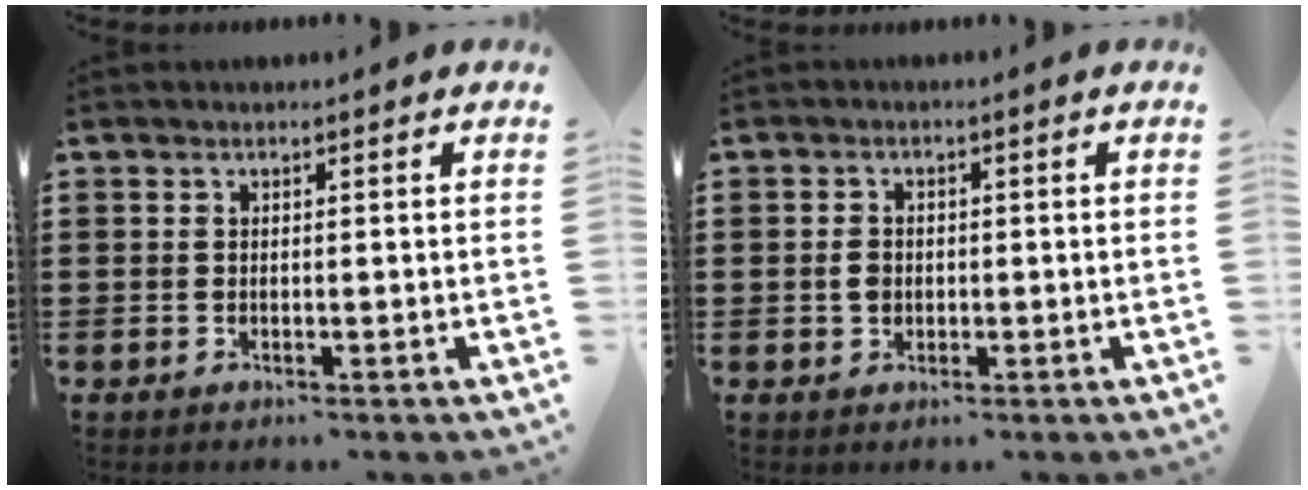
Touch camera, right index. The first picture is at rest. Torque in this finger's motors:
{"motor_torque": [1.13, 1.01, 0.19, 0.05]}